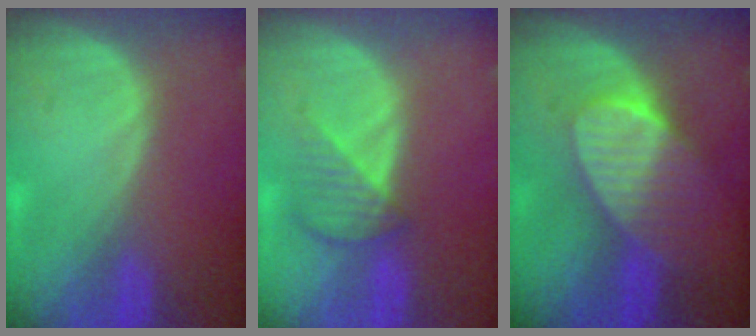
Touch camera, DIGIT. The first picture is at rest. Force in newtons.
{"total": 4.2, "press": 3.9, "slide": 1.6}
{"total": 7.0, "press": 6.9, "slide": 1.2}